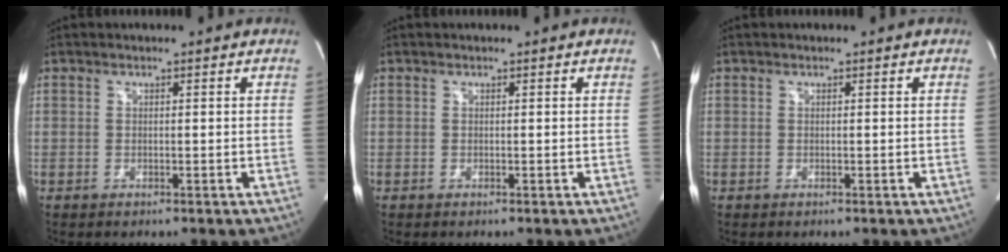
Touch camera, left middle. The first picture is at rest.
{"total": 0.0}
{"total": 0.0}